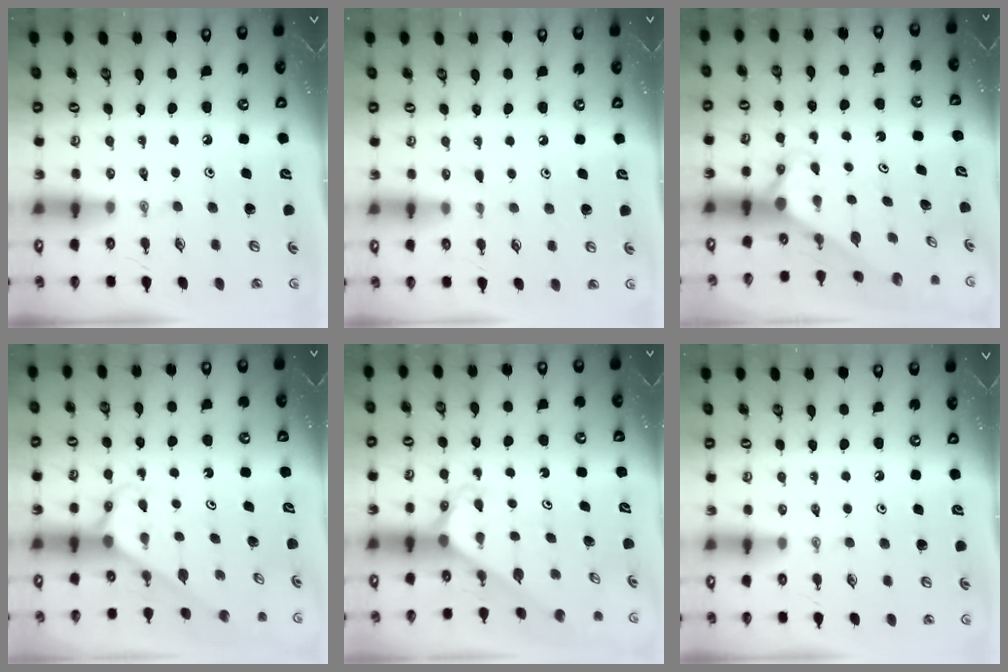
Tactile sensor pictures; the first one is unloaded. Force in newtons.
{"total": 3.8, "press": 3.8, "slide": 0.5}
{"total": 2.7, "press": 2.7, "slide": 0.0}
{"total": 3.0, "press": 3.0, "slide": 0.2}
{"total": 2.6, "press": 2.6, "slide": 0.2}
{"total": 0.0}